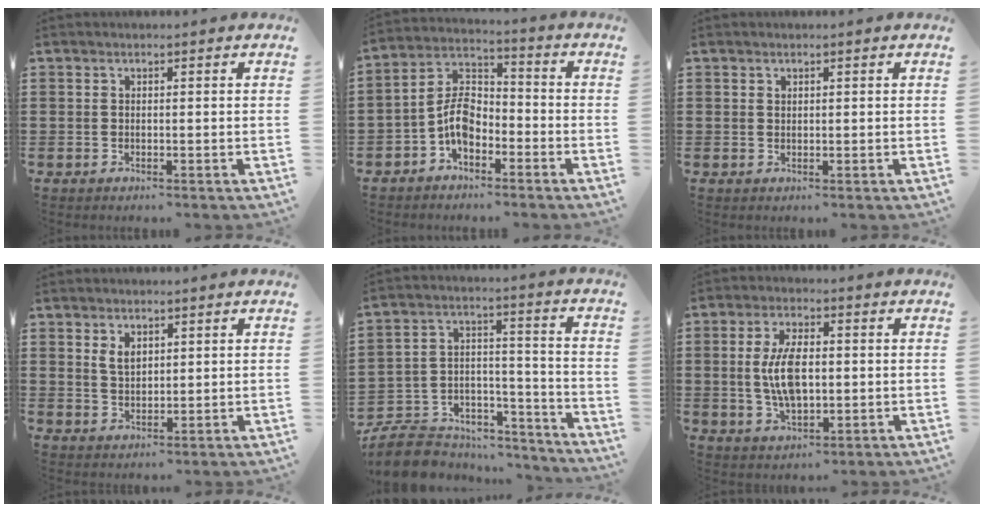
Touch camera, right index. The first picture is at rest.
{"total": 7.1, "force": [-2.9, 4.5, 4.7], "torque": [-0.114, 0.012, -0.062]}
{"total": 0.6, "force": [0.4, 0.4, 0.1], "torque": [-0.004, 0.001, 0.009]}
{"total": 2.8, "force": [1.4, 1.7, 1.7], "torque": [-0.038, 0.005, 0.026]}
{"total": 8.7, "force": [-7.5, 3.9, 2.1], "torque": [-0.051, 0.014, -0.144]}
{"total": 7.9, "force": [0.2, 3.8, 6.9], "torque": [-0.151, 0.005, -0.002]}